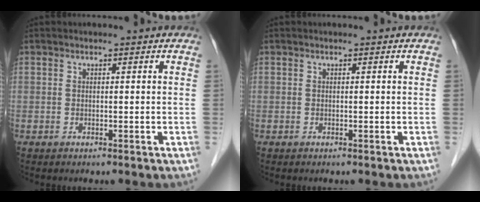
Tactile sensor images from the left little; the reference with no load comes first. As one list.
[{"total": 0.0}]